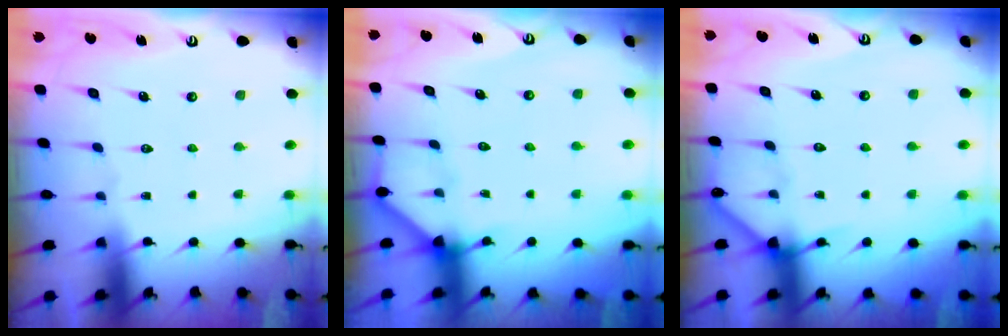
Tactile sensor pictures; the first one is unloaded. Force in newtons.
{"total": 3.6, "press": 3.6, "slide": 0.4}
{"total": 3.7, "press": 3.7, "slide": 0.3}